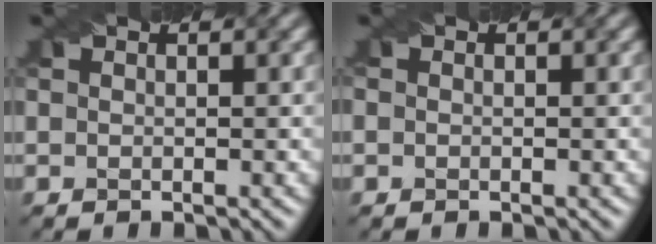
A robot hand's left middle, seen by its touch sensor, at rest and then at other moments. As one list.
[{"total": 0.5, "force": [-0.1, 0.5, 0.2], "torque": [-0.001, -0.004, 0.001]}]